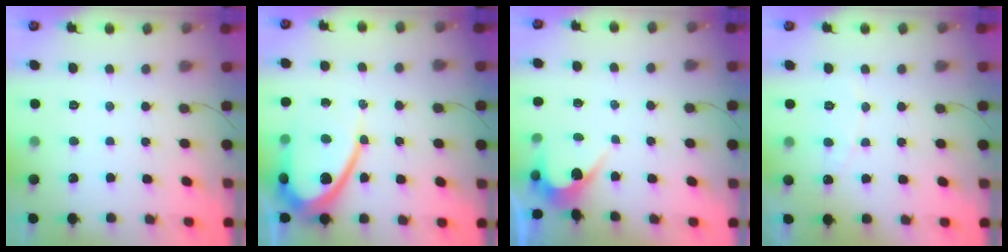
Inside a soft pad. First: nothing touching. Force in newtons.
{"total": 14.8, "press": 14.7, "slide": 1.3}
{"total": 2.8, "press": 2.8, "slide": 0.1}
{"total": 4.9, "press": 4.9, "slide": 0.3}